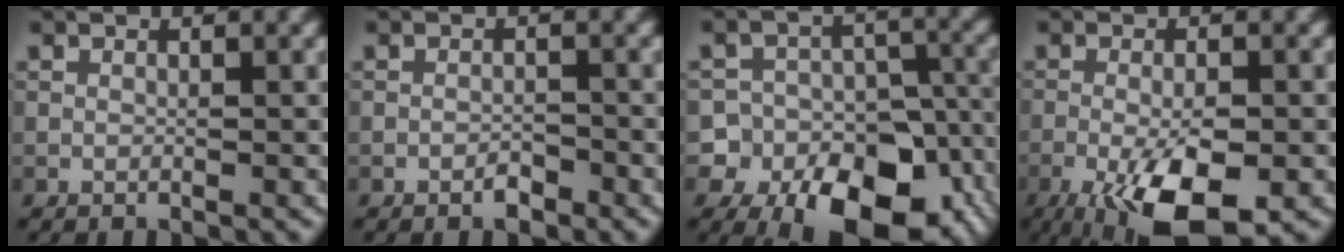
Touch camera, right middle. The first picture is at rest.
{"total": 1.0, "force": [-0.8, 0.4, 0.6], "torque": [-0.011, 0.002, -0.014]}
{"total": 18.7, "force": [-11.4, 12.9, 7.4], "torque": [-0.103, -0.051, -0.165]}
{"total": 9.1, "force": [-4.3, 3.0, 7.4], "torque": [-0.137, -0.015, -0.066]}